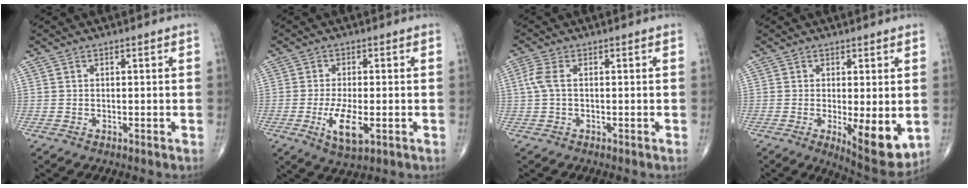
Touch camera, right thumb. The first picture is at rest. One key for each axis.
{"total": 7.2, "fx": -2.0, "fy": 2.6, "fz": 6.4, "tx": -0.120, "ty": -0.012, "tz": -0.030}
{"total": 3.0, "fx": 0.2, "fy": 1.2, "fz": 2.8, "tx": -0.083, "ty": 0.007, "tz": 0.002}
{"total": 9.5, "fx": -1.7, "fy": 3.1, "fz": 8.8, "tx": -0.118, "ty": -0.025, "tz": -0.016}